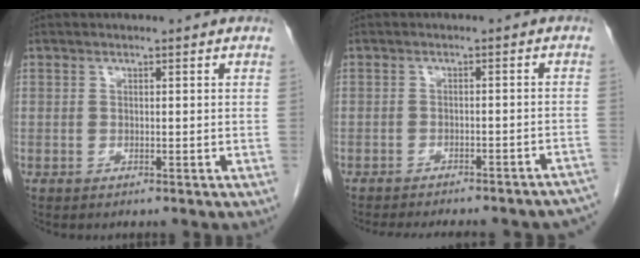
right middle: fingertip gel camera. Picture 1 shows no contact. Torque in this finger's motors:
{"motor_torque": [1.07, -1.07, 0.19, 0.08]}